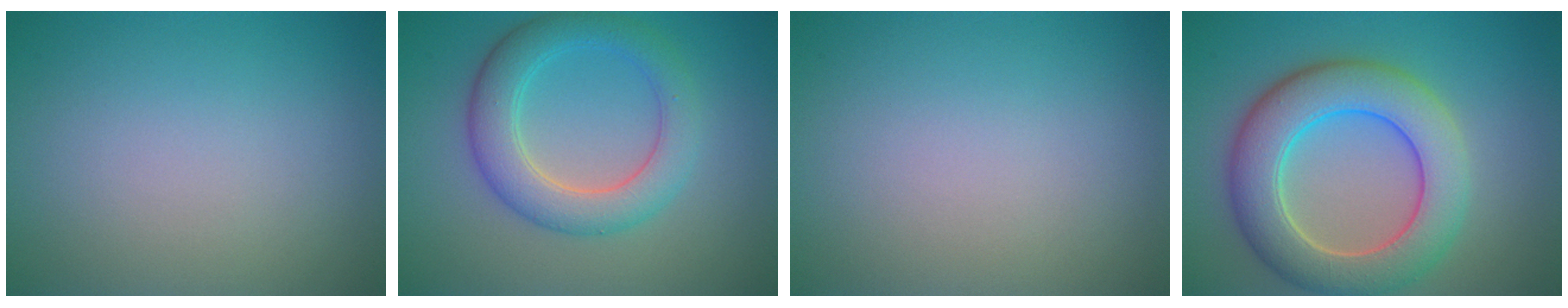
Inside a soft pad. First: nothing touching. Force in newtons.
{"total": 5.2, "press": 5.2, "slide": 0.1}
{"total": 0.0}
{"total": 8.2, "press": 8.2, "slide": 0.2}